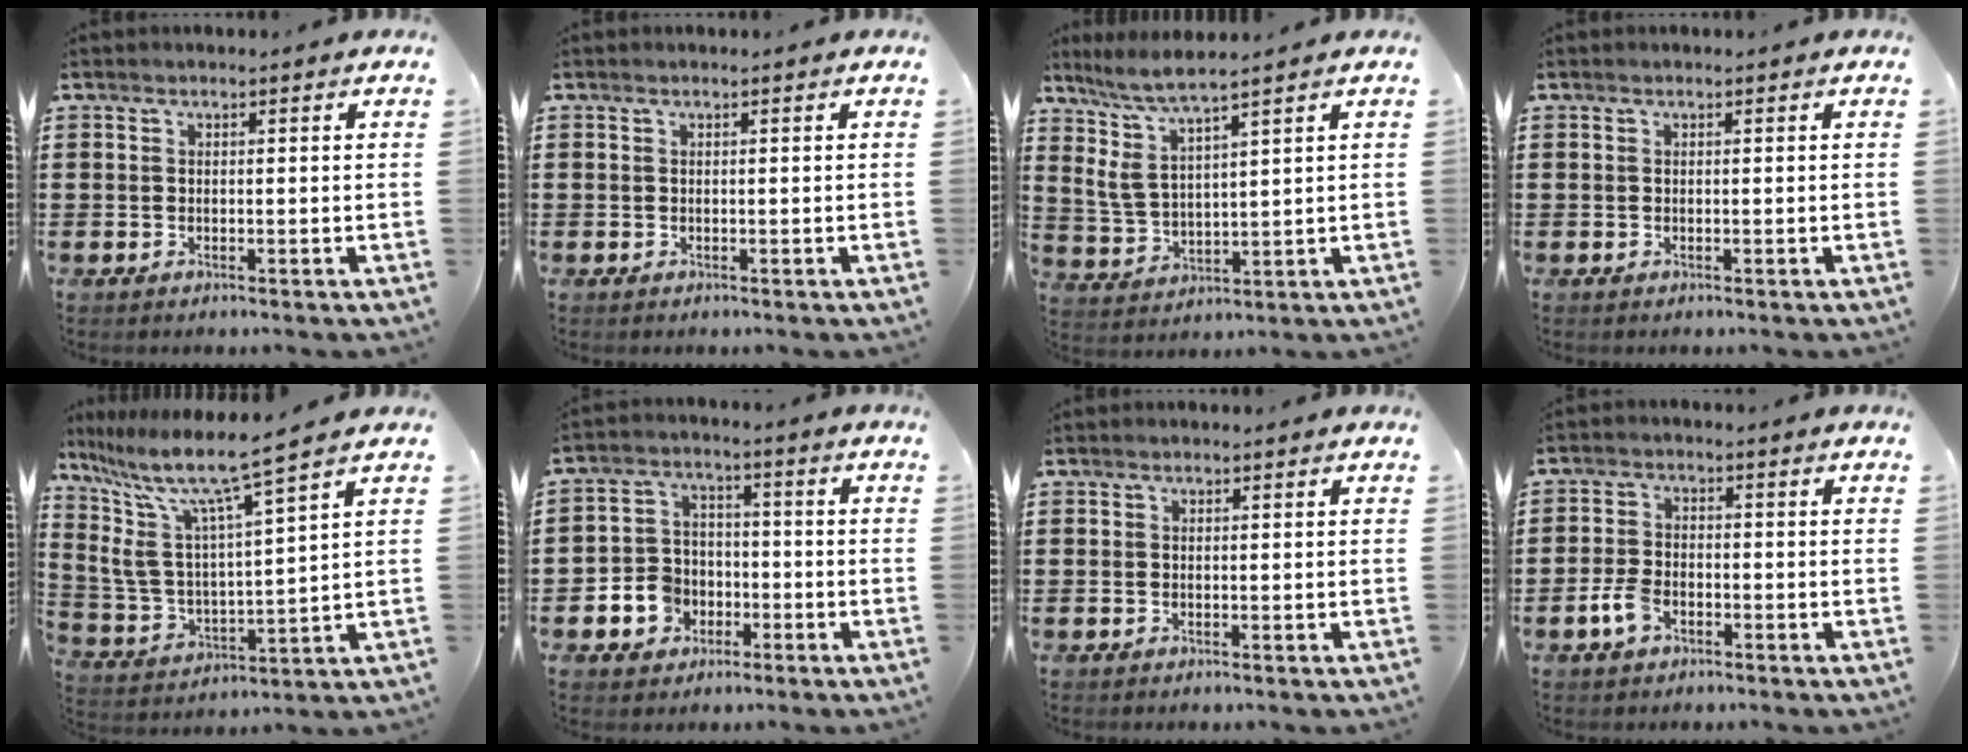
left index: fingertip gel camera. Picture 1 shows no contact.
{"total": 0.0}
{"total": 6.6, "force": [4.5, 1.3, 4.6], "torque": [-0.112, -0.016, 0.078]}
{"total": 0.0}
{"total": 9.8, "force": [7.1, 1.4, 6.6], "torque": [-0.160, -0.048, 0.114]}
{"total": 5.9, "force": [-2.5, 5.1, 1.4], "torque": [-0.051, 0.014, -0.049]}
{"total": 0.0}
{"total": 4.2, "force": [-2.1, 2.3, 2.9], "torque": [-0.069, 0.001, -0.042]}